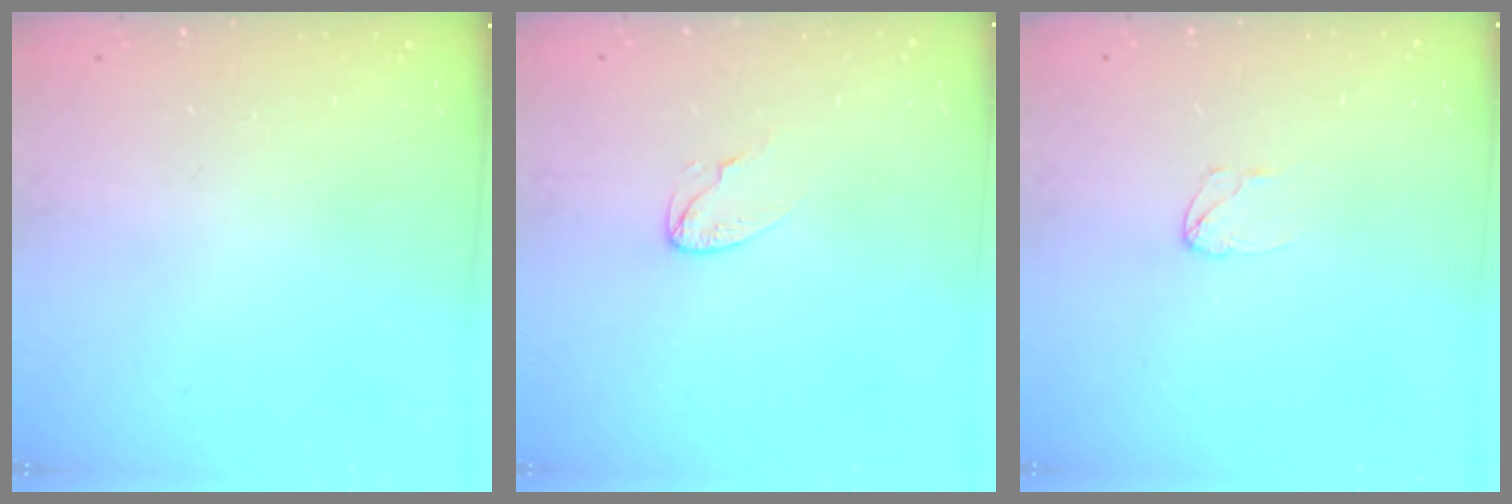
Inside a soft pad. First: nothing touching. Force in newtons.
{"total": 3.6, "press": 3.6, "slide": 0.3}
{"total": 3.0, "press": 3.0, "slide": 0.2}